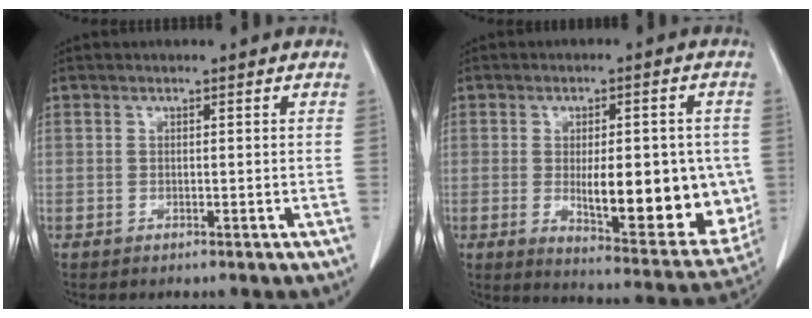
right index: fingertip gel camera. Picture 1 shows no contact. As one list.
[{"total": 18.2, "force": [-1.8, 6.0, 17.0], "torque": [-0.201, -0.010, 0.000]}]